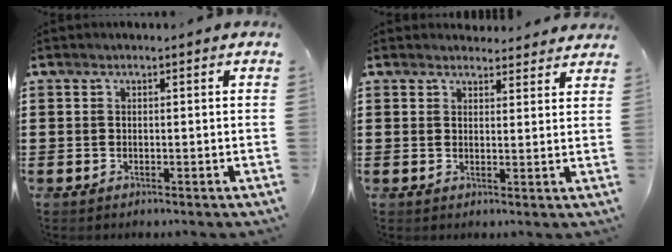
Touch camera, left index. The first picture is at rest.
{"total": 2.8, "force": [2.7, 0.5, 0.1], "torque": [-0.002, -0.012, 0.050]}